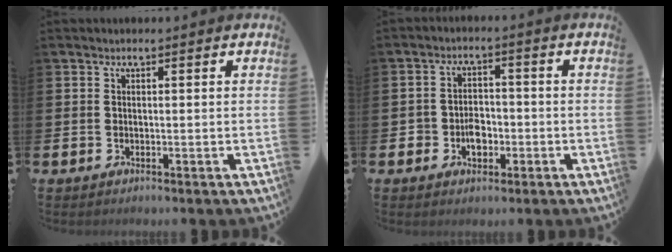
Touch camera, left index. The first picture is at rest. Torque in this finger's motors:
{"motor_torque": [0.38, -0.04, 0.09, 0.06]}